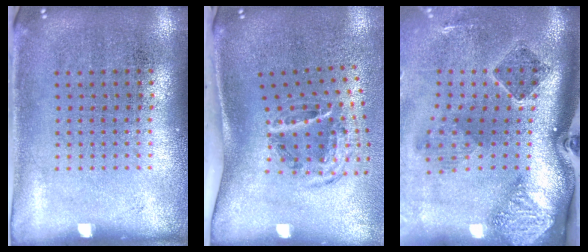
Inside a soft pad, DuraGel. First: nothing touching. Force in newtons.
{"total": 2.0, "press": 1.2, "slide": 1.5}
{"total": 2.7, "press": 1.8, "slide": 2.1}